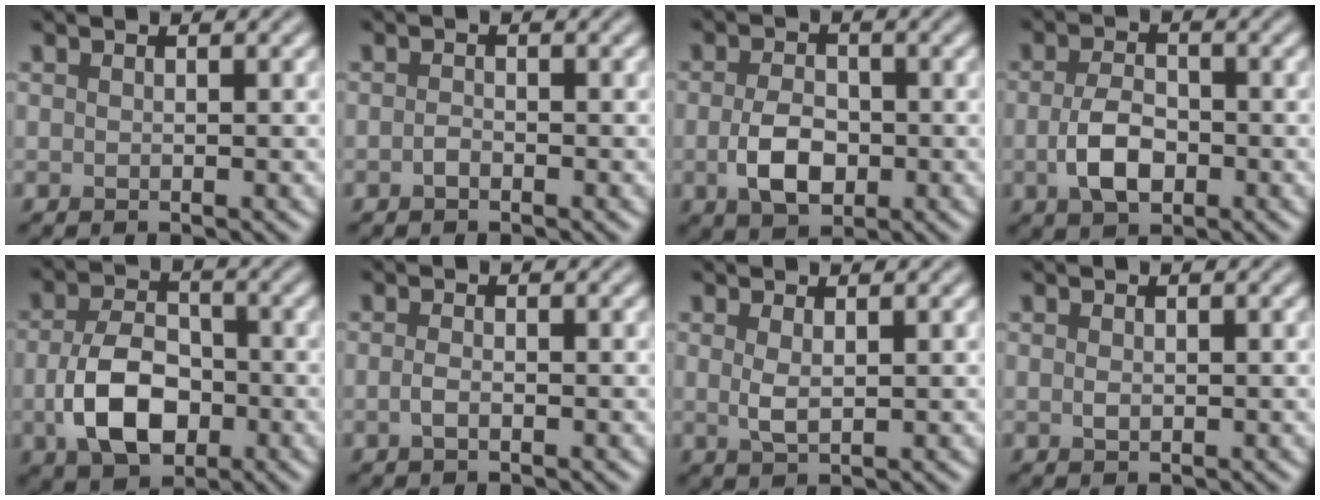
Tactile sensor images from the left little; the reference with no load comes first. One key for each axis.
{"total": 0.8, "fx": -0.4, "fy": 0.3, "fz": 0.5, "tx": -0.012, "ty": 0.000, "tz": -0.010}
{"total": 4.2, "fx": -0.9, "fy": 2.6, "fz": 3.1, "tx": -0.066, "ty": -0.004, "tz": -0.017}
{"total": 4.1, "fx": -1.0, "fy": 2.4, "fz": 3.1, "tx": -0.068, "ty": -0.003, "tz": -0.020}
{"total": 6.8, "fx": -1.7, "fy": 4.4, "fz": 5.0, "tx": -0.103, "ty": -0.004, "tz": -0.032}
{"total": 1.1, "fx": -0.4, "fy": 0.4, "fz": 0.9, "tx": -0.021, "ty": -0.001, "tz": -0.010}
{"total": 1.7, "fx": 0.5, "fy": 0.6, "fz": 1.5, "tx": -0.032, "ty": -0.003, "tz": 0.012}
{"total": 0.7, "fx": 0.0, "fy": 0.5, "fz": 0.5, "tx": -0.011, "ty": -0.001, "tz": 0.001}